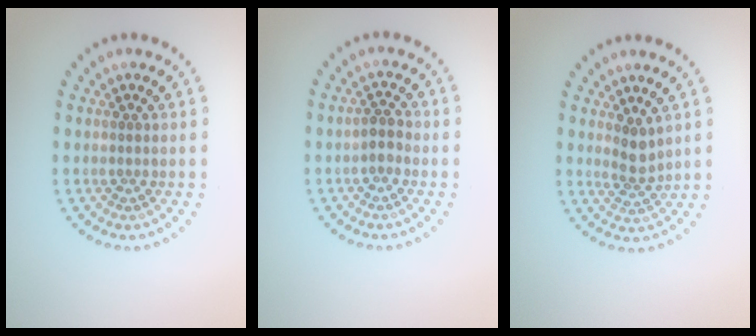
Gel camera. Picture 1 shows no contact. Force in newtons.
{"total": 1.4, "press": 1.3, "slide": 0.7}
{"total": 2.1, "press": 1.7, "slide": 1.3}